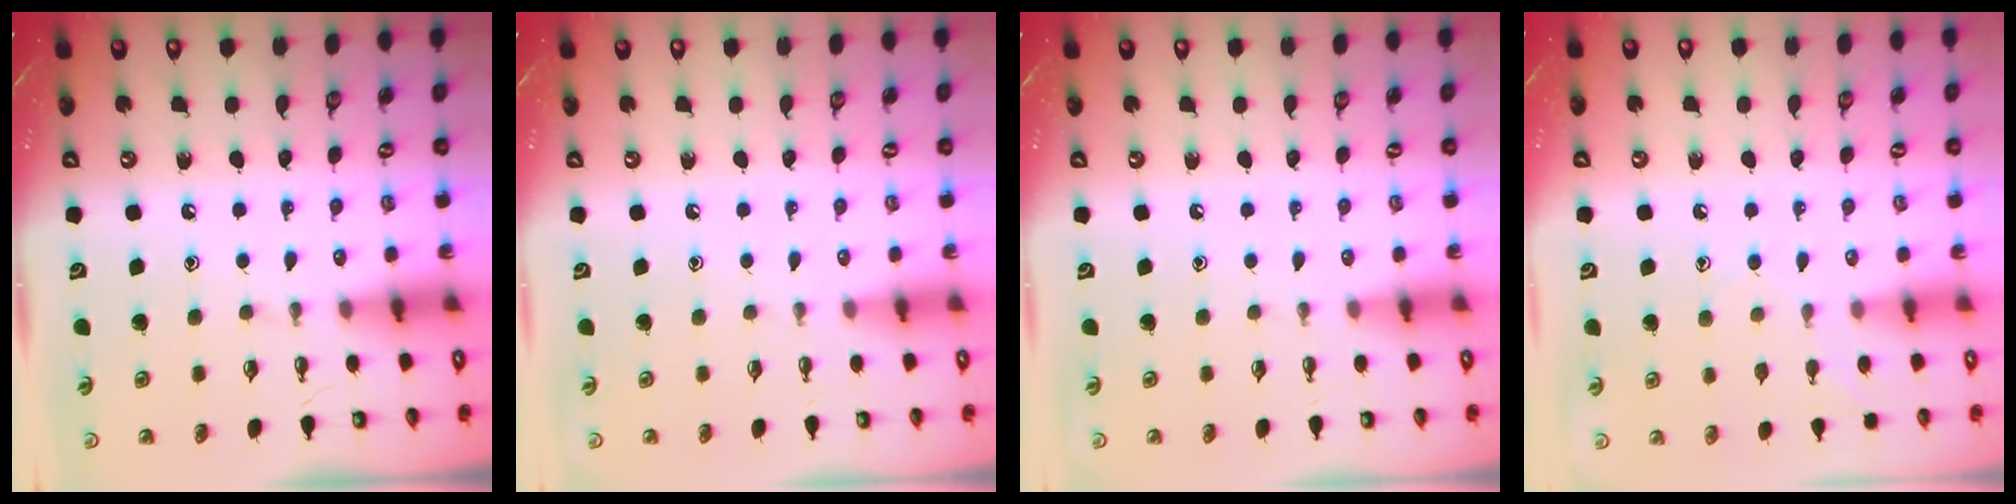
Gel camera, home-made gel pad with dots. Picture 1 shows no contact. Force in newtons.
{"total": 0.0}
{"total": 0.0}
{"total": 5.9, "press": 5.9, "slide": 0.7}